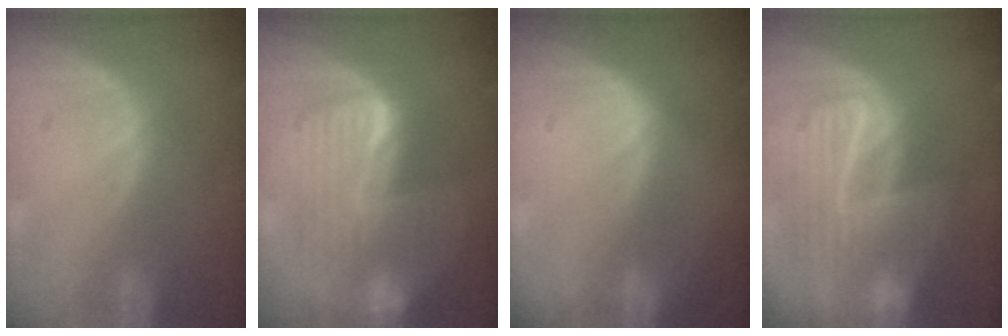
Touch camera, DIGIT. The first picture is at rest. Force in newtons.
{"total": 8.5, "press": 8.4, "slide": 0.9}
{"total": 0.6, "press": 0.6, "slide": 0.1}
{"total": 10.2, "press": 8.9, "slide": 5.0}